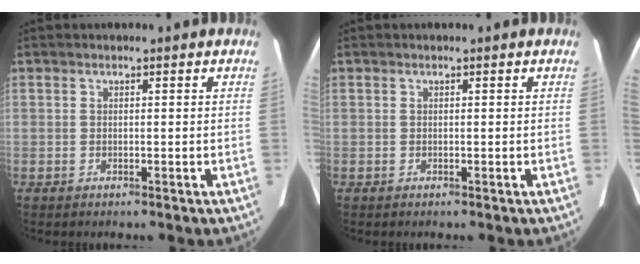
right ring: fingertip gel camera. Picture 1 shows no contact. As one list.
[{"total": 0.0}]